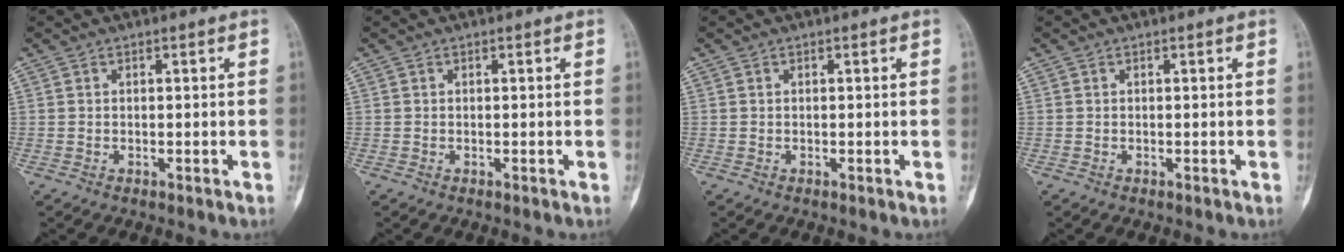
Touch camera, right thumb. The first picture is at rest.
{"total": 0.0}
{"total": 0.0}
{"total": 0.0}